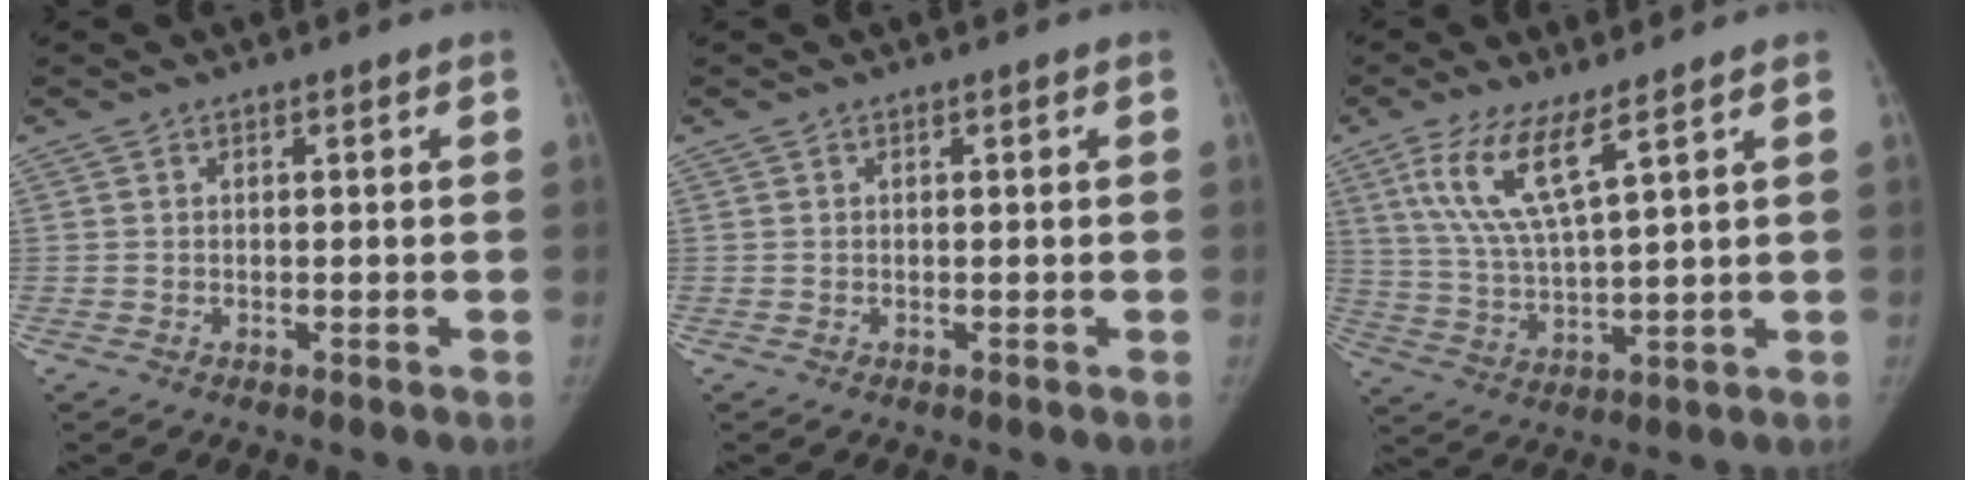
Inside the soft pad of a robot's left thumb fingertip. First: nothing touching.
{"total": 0.0}
{"total": 10.4, "force": [5.7, 2.1, 8.4], "torque": [-0.179, -0.028, 0.122]}